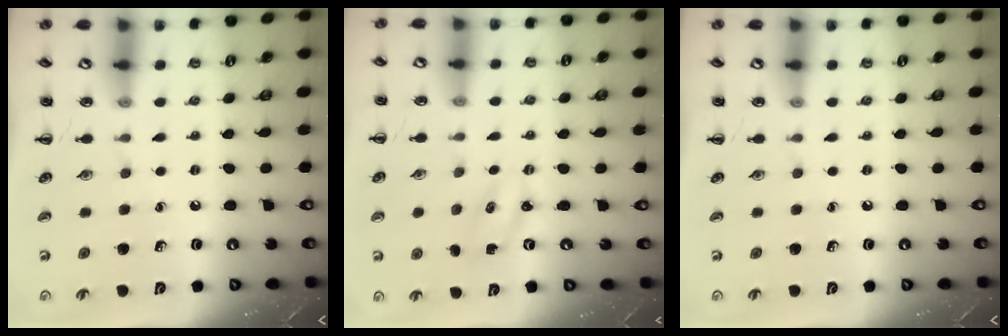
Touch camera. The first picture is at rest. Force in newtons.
{"total": 1.4, "press": 1.3, "slide": 0.3}
{"total": 0.0}